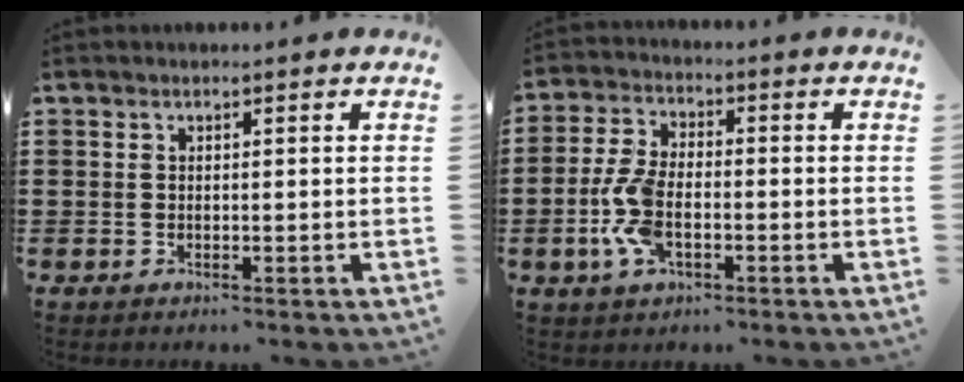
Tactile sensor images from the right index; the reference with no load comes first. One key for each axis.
{"total": 7.8, "fx": -2.1, "fy": 3.9, "fz": 6.4, "tx": -0.157, "ty": -0.004, "tz": -0.047}